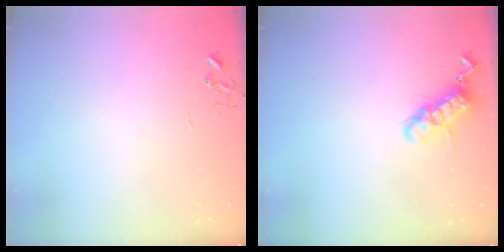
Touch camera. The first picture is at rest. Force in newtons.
{"total": 12.7, "press": 12.6, "slide": 1.1}